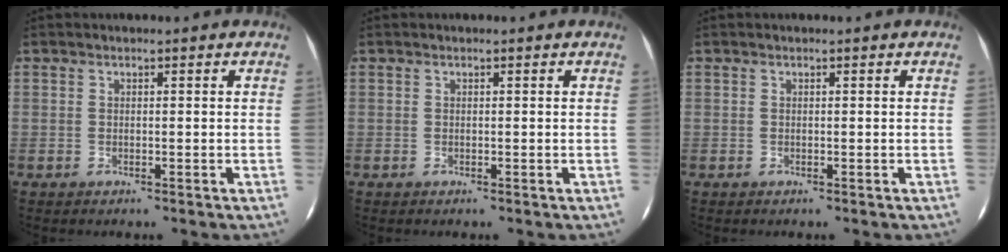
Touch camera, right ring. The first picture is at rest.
{"total": 0.0}
{"total": 0.0}